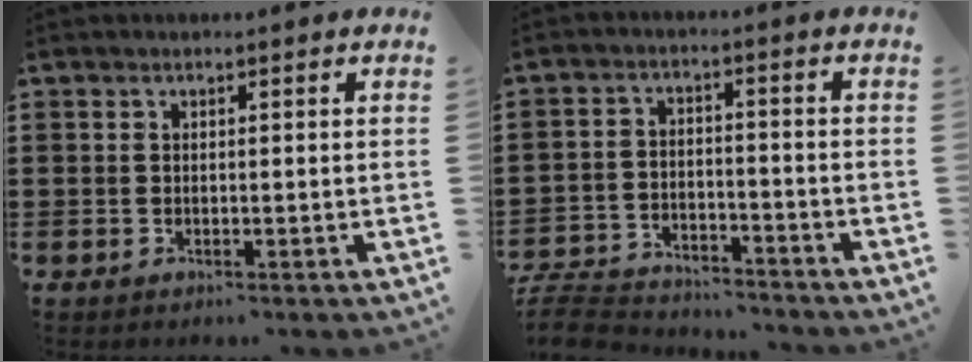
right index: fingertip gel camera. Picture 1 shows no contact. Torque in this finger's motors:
{"motor_torque": [-1.85, 0.29, -1.05, -0.21]}